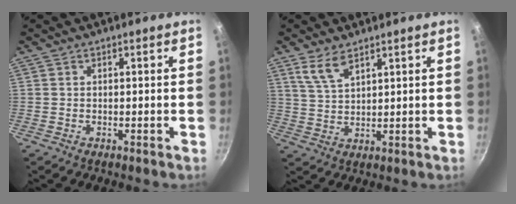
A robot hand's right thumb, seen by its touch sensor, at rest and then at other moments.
{"total": 5.5, "force": [3.7, 2.1, 3.5], "torque": [-0.065, -0.018, 0.081]}